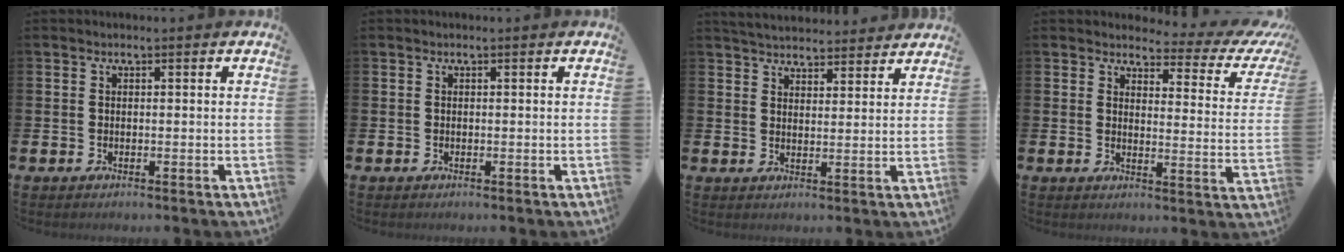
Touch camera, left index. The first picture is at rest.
{"total": 0.0}
{"total": 4.8, "force": [4.7, 0.8, 0.1], "torque": [-0.013, -0.026, 0.085]}
{"total": 2.9, "force": [2.5, 1.3, 0.9], "torque": [-0.013, -0.033, 0.029]}